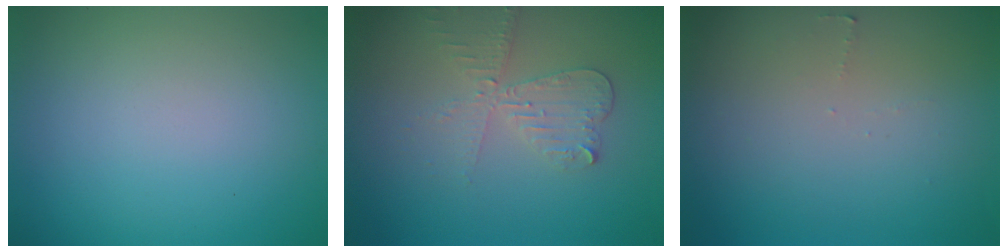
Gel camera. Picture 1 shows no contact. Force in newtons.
{"total": 3.3, "press": 2.8, "slide": 1.6}
{"total": 0.5, "press": 0.5, "slide": 0.1}